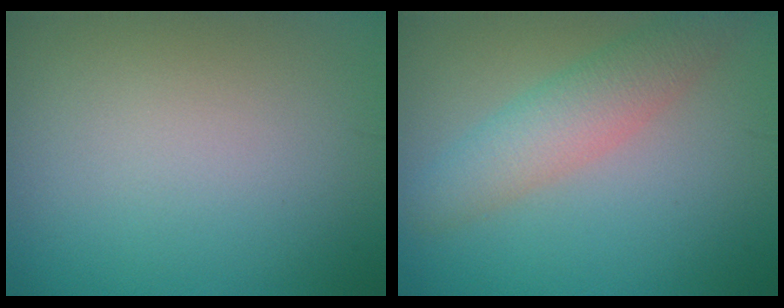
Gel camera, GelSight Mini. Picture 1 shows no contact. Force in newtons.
{"total": 4.0, "press": 4.0, "slide": 0.1}